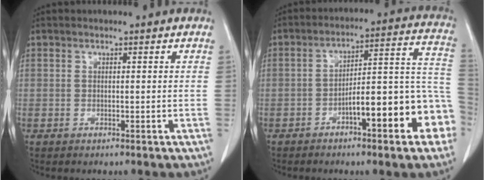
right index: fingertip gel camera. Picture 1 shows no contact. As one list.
[{"total": 14.7, "force": [-6.1, 3.1, 13.0], "torque": [-0.156, 0.047, -0.083]}]